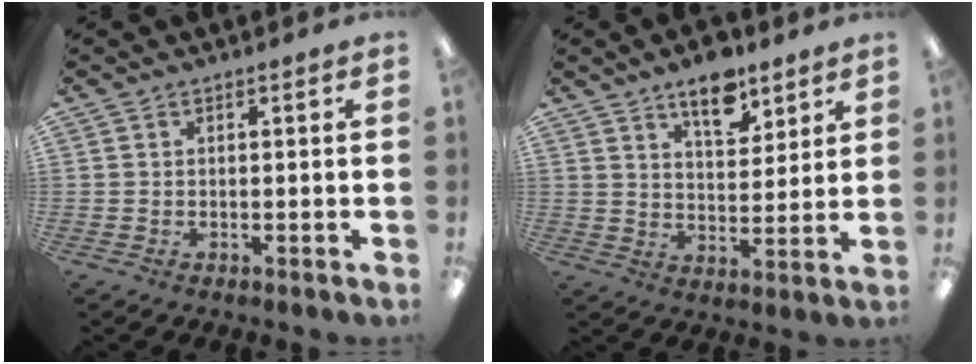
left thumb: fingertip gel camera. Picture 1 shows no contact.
{"total": 10.0, "force": [7.2, 4.6, 5.2], "torque": [-0.065, -0.040, 0.122]}